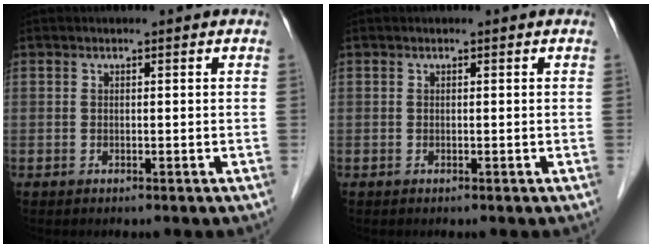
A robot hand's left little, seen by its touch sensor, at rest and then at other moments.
{"total": 0.0}